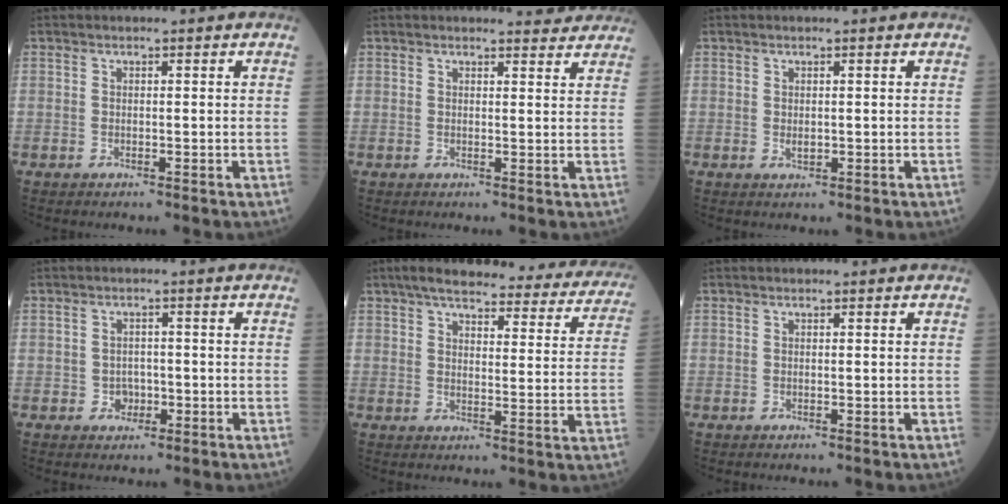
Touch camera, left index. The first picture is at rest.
{"total": 3.5, "force": [3.5, 0.5, 0.1], "torque": [-0.002, -0.005, 0.029]}
{"total": 0.9, "force": [0.1, 0.5, 0.7], "torque": [-0.011, -0.002, 0.005]}
{"total": 2.2, "force": [-0.8, 1.8, 0.9], "torque": [-0.007, 0.006, -0.010]}
{"total": 26.2, "force": [23.1, 5.9, 10.8], "torque": [-0.141, -0.015, 0.264]}
{"total": 0.0}